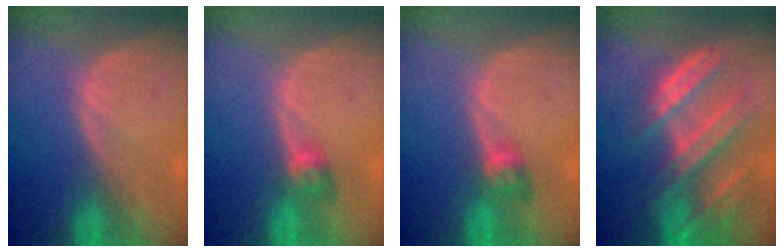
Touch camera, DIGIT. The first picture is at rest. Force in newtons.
{"total": 2.8, "press": 2.5, "slide": 1.3}
{"total": 2.8, "press": 2.5, "slide": 1.3}
{"total": 9.2, "press": 8.1, "slide": 4.3}